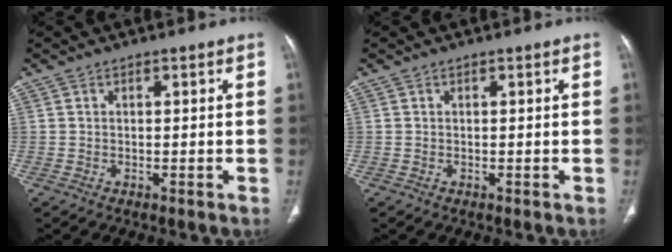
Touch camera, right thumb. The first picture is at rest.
{"total": 0.0}